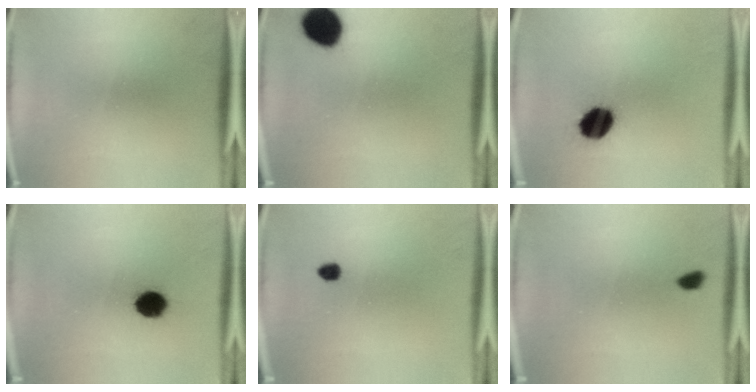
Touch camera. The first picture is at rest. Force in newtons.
{"total": 10.3}
{"total": 10.2}
{"total": 7.0}
{"total": 1.8}
{"total": 1.7}